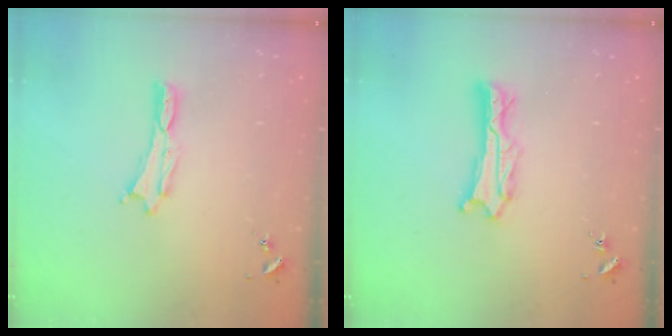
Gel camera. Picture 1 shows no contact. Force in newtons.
{"total": 1.8, "press": 1.8, "slide": 0.2}